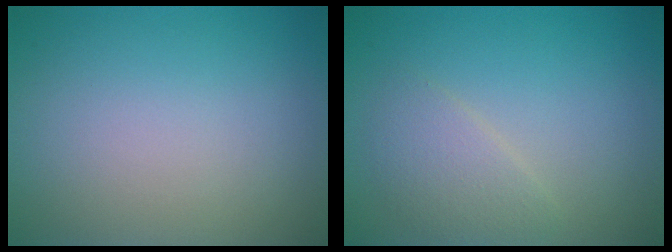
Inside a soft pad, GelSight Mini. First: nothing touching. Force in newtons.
{"total": 2.2, "press": 2.2, "slide": 0.1}